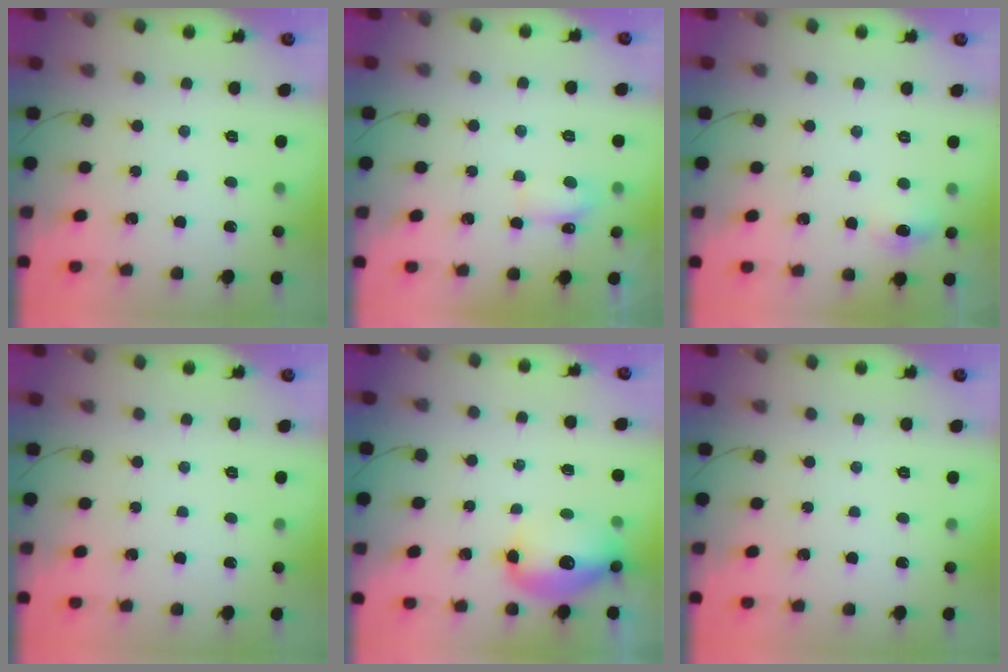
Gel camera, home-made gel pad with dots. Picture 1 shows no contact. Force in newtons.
{"total": 5.0, "press": 4.9, "slide": 1.2}
{"total": 5.1, "press": 4.6, "slide": 2.1}
{"total": 0.0}
{"total": 12.2, "press": 11.9, "slide": 3.0}
{"total": 0.0}